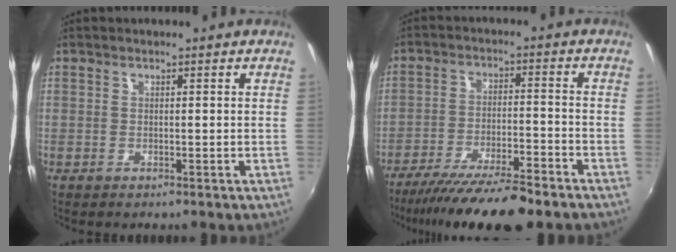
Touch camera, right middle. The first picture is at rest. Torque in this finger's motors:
{"motor_torque": [1.14, -1.01, 0.30, 0.09]}